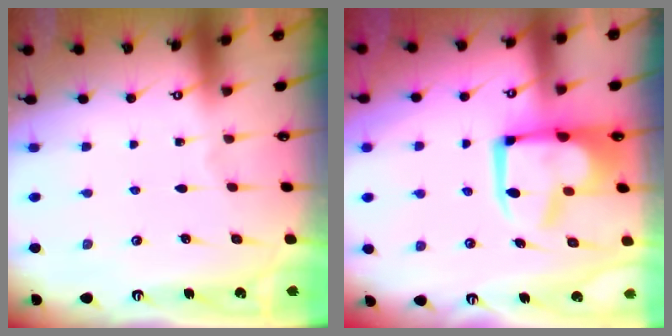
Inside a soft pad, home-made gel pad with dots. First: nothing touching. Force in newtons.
{"total": 12.1, "press": 12.1, "slide": 1.1}